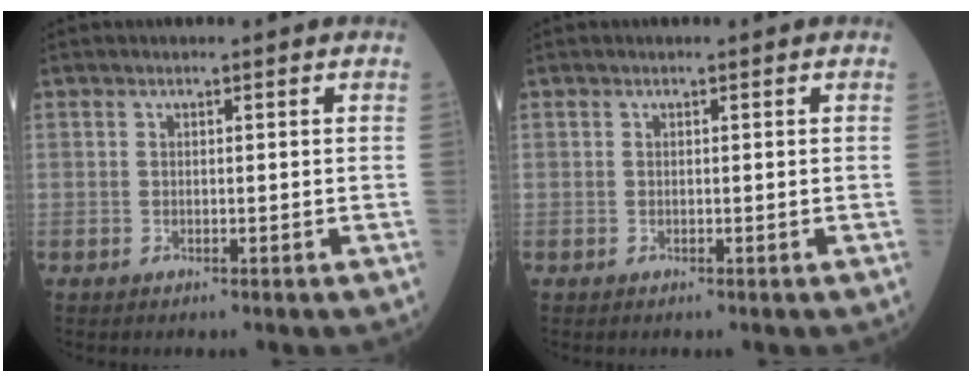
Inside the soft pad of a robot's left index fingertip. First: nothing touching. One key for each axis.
{"total": 0.0}